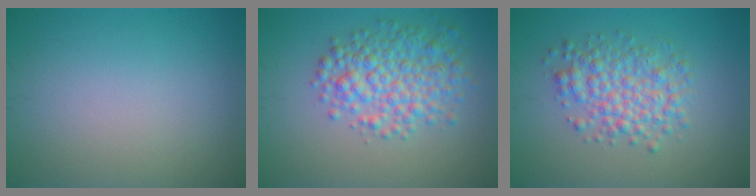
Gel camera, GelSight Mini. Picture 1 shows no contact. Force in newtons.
{"total": 5.2, "press": 5.2, "slide": 0.1}
{"total": 4.4, "press": 4.4, "slide": 0.0}